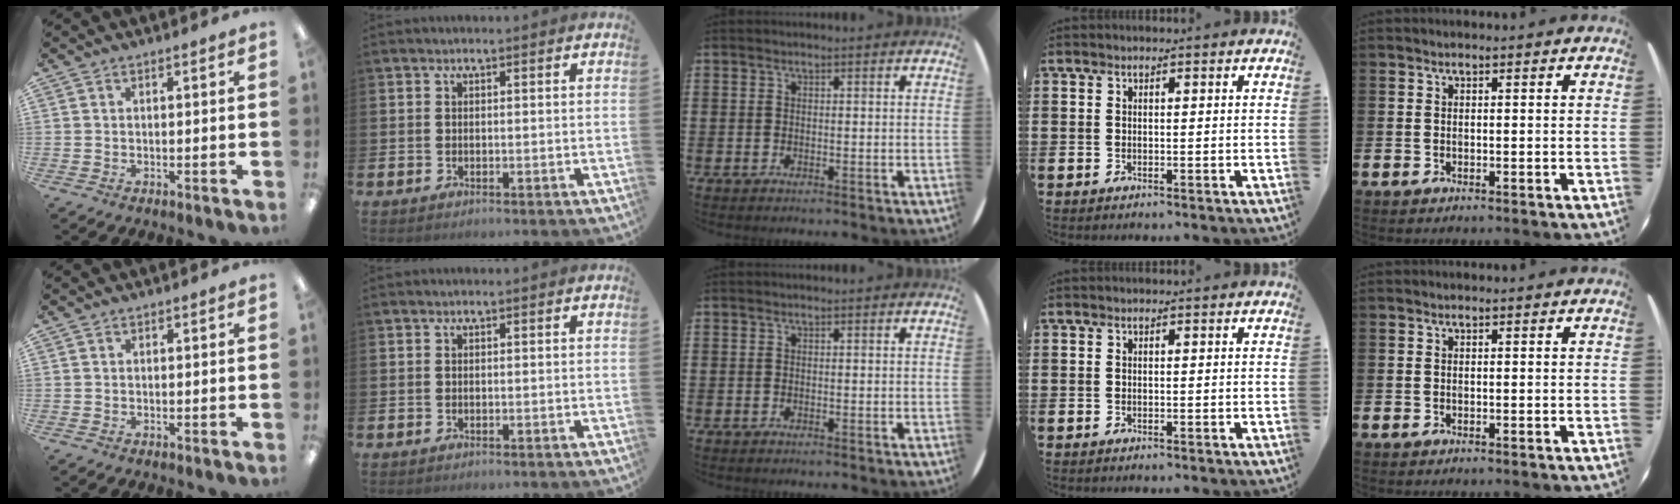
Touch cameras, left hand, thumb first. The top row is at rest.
{}